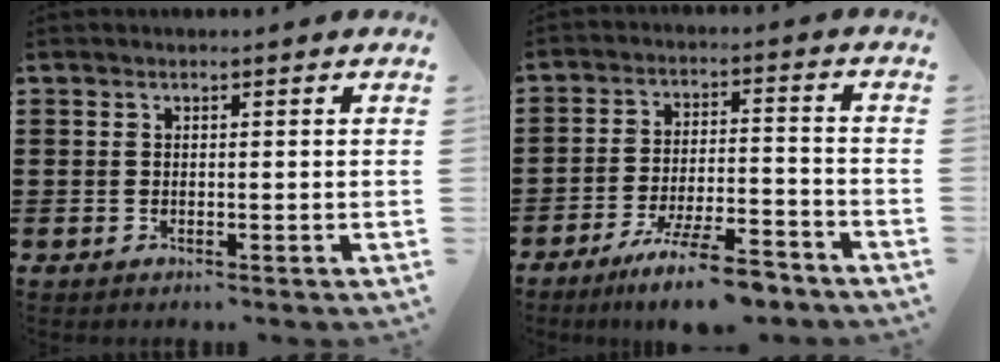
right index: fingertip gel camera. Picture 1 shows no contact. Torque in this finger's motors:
{"motor_torque": [1.91, 0.23, 0.36, 0.09]}